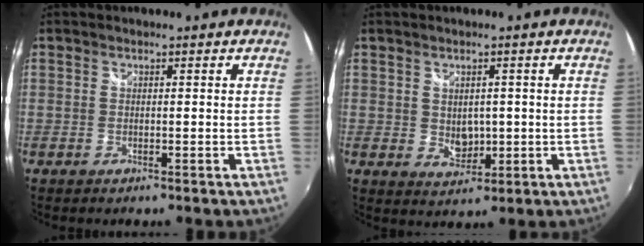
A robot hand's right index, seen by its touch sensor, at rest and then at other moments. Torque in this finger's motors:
{"motor_torque": [-0.09, 0.29, 0.08, 0.01]}